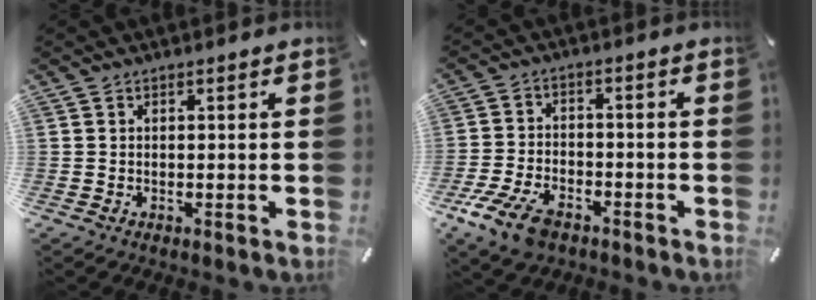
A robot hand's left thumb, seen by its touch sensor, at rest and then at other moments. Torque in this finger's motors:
{"motor_torque": [-0.38, 0.95, 0.91, 0.82, 0.08]}